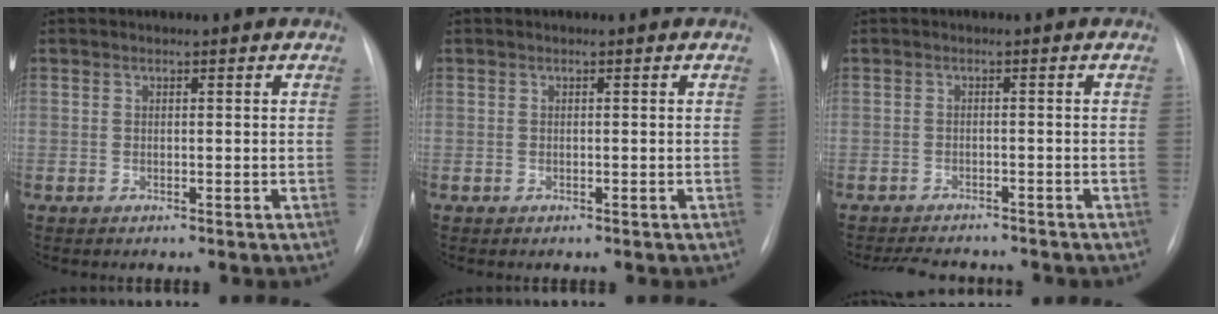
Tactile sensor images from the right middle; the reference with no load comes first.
{"total": 0.0}
{"total": 6.8, "force": [-6.2, 1.8, 2.0], "torque": [-0.027, -0.006, -0.084]}